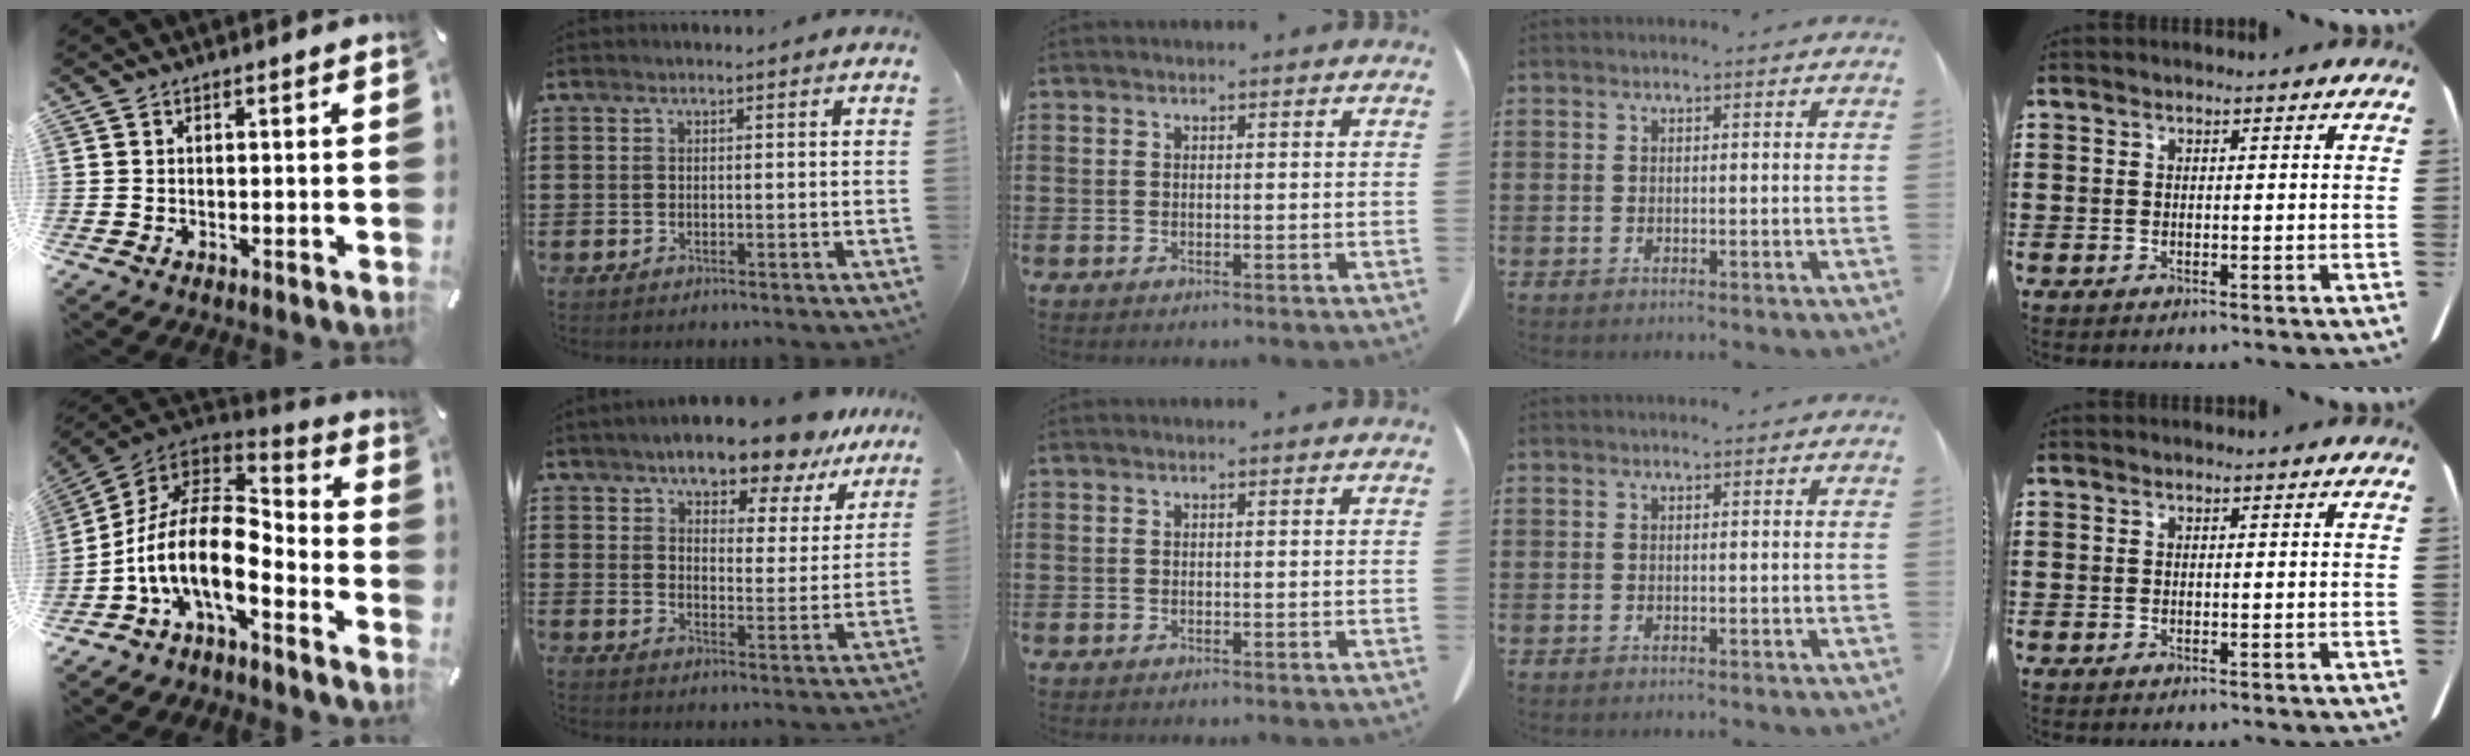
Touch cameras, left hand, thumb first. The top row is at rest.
{"thumb": {"total": 16.3, "force": [-6.1, 8.3, 12.7], "torque": [-0.277, 0.001, -0.107]}, "index": {"total": 9.9, "force": [8.7, 1.9, 4.3], "torque": [-0.091, -0.041, 0.152]}}